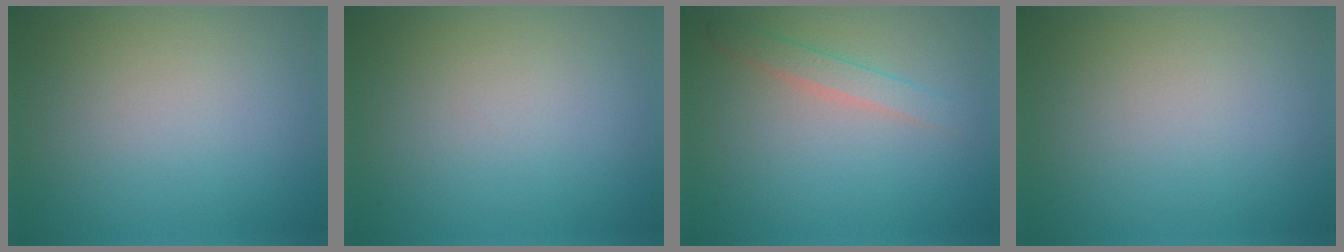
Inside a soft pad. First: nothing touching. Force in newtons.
{"total": 0.0}
{"total": 1.8, "press": 1.8, "slide": 0.1}
{"total": 0.0}